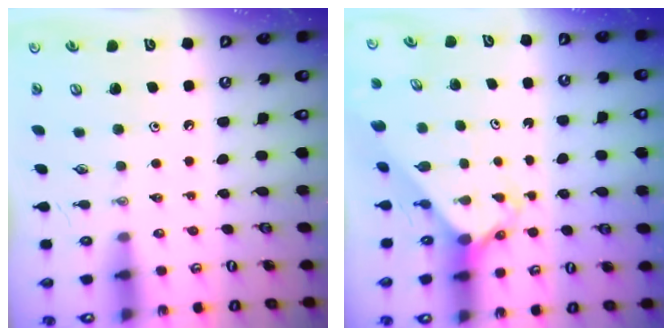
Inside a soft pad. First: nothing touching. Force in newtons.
{"total": 2.6, "press": 2.6, "slide": 0.1}